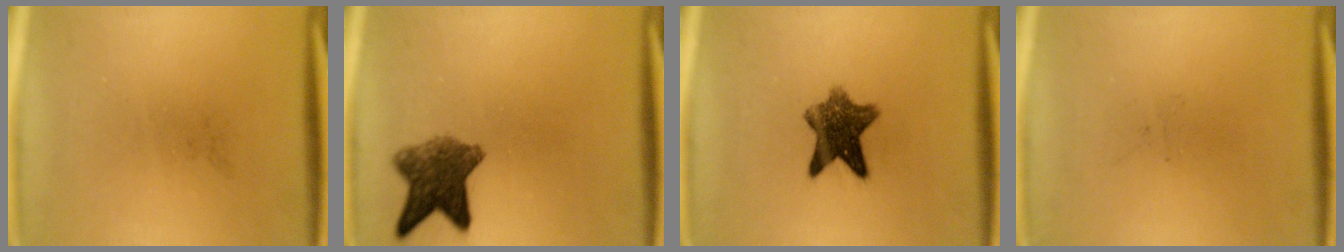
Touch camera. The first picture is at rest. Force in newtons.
{"total": 7.4}
{"total": 8.7}
{"total": 0.0}